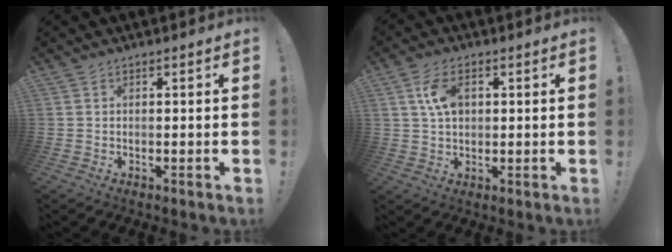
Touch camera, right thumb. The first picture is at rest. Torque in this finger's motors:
{"motor_torque": [0.76, 0.84, -0.05, 0.13, 0.04]}